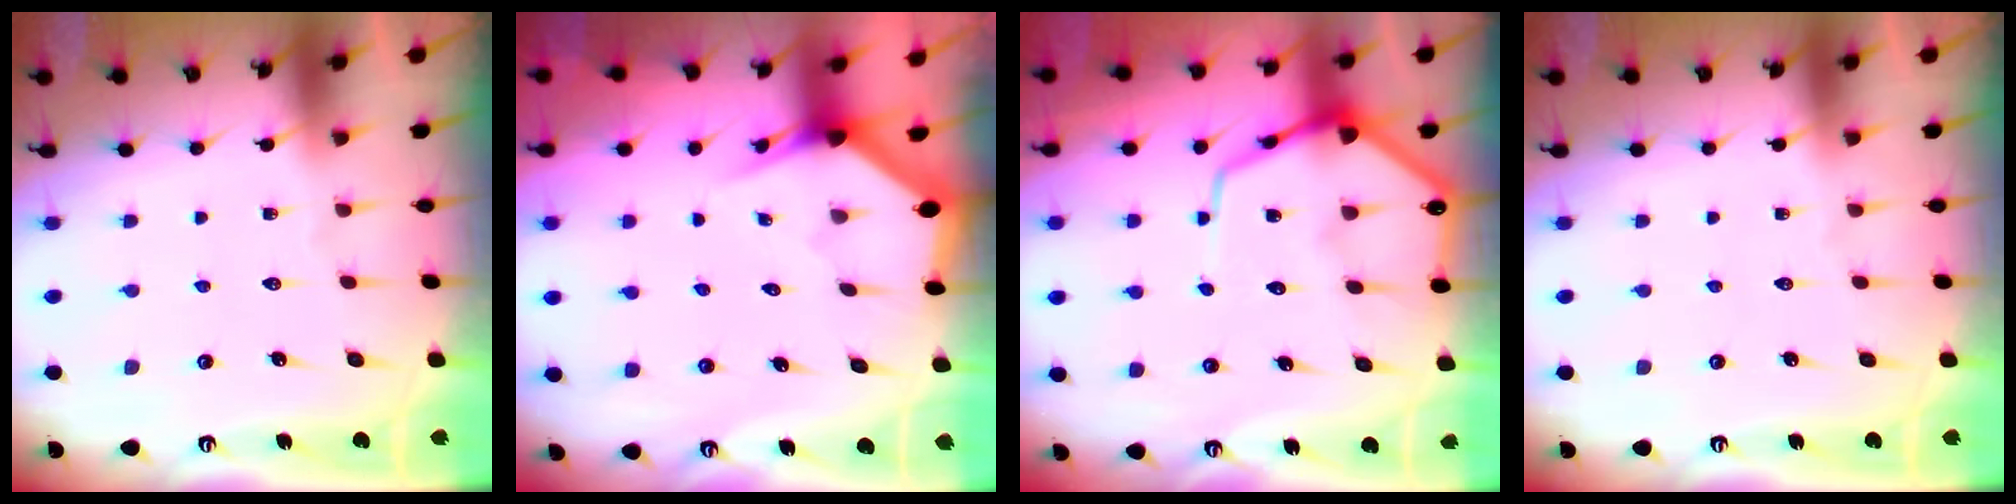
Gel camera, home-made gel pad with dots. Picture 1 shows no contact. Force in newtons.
{"total": 2.8, "press": 2.8, "slide": 0.2}
{"total": 10.3, "press": 10.2, "slide": 0.9}
{"total": 0.0}